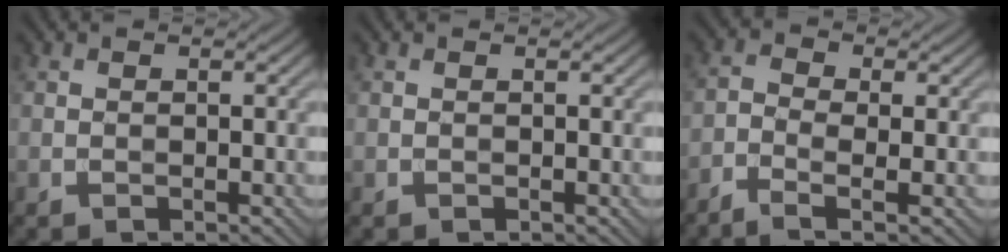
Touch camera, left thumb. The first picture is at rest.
{"total": 0.0}
{"total": 3.5, "force": [-1.9, 1.1, 2.8], "torque": [-0.065, -0.002, -0.048]}